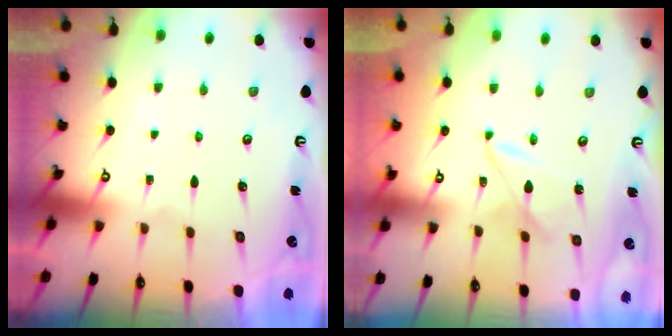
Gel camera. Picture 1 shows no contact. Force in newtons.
{"total": 5.9, "press": 5.9, "slide": 0.4}